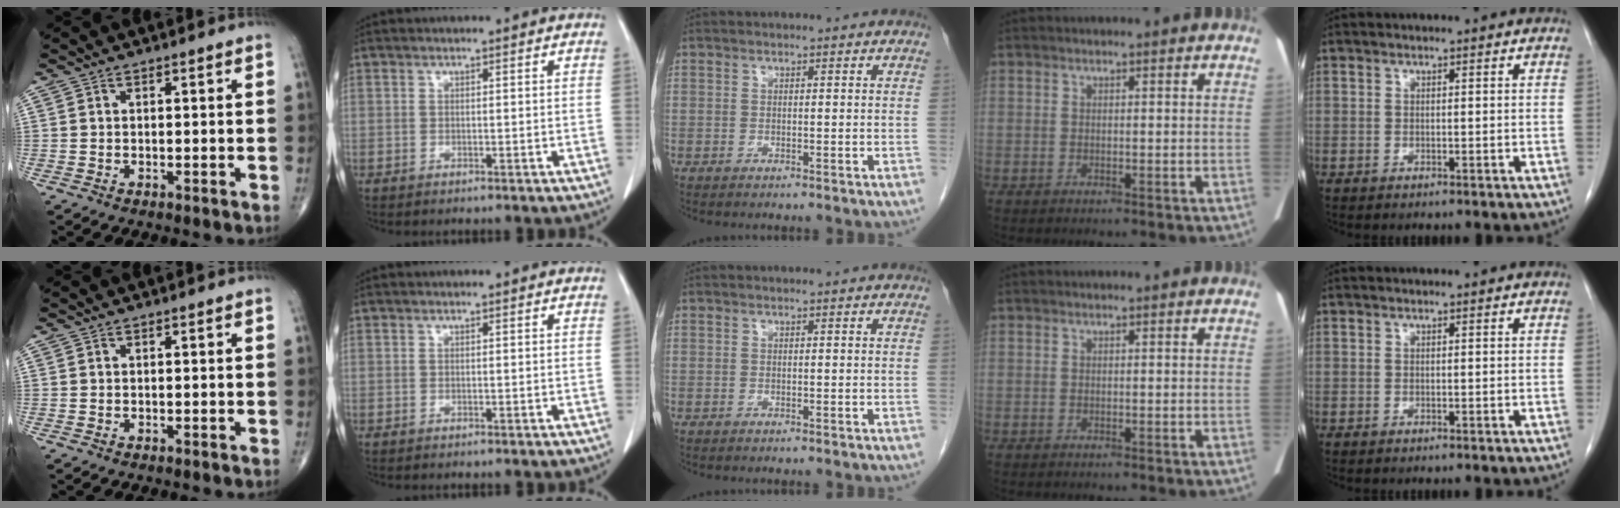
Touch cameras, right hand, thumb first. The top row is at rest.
{}